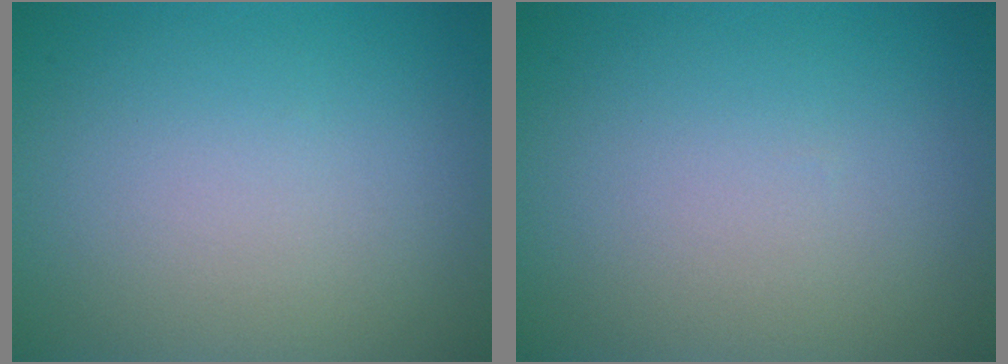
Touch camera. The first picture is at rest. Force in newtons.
{"total": 0.0}